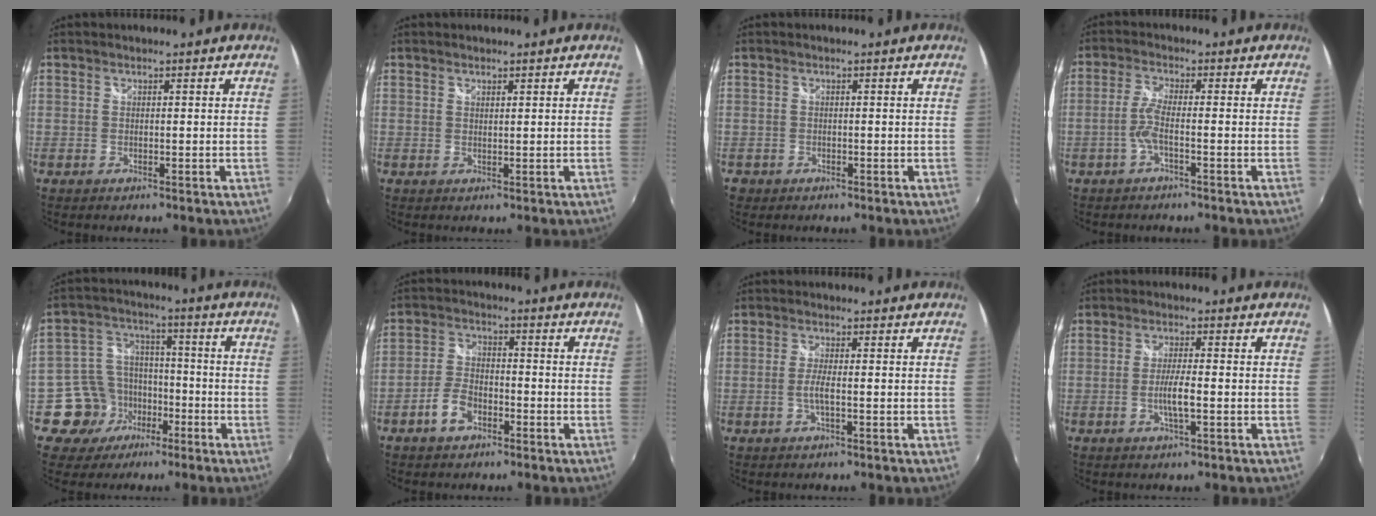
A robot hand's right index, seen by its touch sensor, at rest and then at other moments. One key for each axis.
{"total": 0.7, "fx": 0.6, "fy": 0.1, "fz": 0.3, "tx": -0.004, "ty": 0.001, "tz": 0.012}
{"total": 1.7, "fx": -0.8, "fy": 1.5, "fz": 0.3, "tx": -0.009, "ty": 0.001, "tz": -0.013}
{"total": 3.3, "fx": -1.5, "fy": 0.1, "fz": 3.0, "tx": -0.073, "ty": 0.001, "tz": -0.030}
{"total": 10.5, "fx": -5.4, "fy": 8.8, "fz": 1.9, "tx": -0.059, "ty": 0.033, "tz": -0.080}
{"total": 5.8, "fx": -3.2, "fy": 3.2, "fz": 3.5, "tx": -0.079, "ty": 0.009, "tz": -0.059}
{"total": 2.4, "fx": -0.7, "fy": 0.0, "fz": 2.3, "tx": -0.047, "ty": -0.003, "tz": -0.015}
{"total": 4.0, "fx": -1.2, "fy": 0.2, "fz": 3.8, "tx": -0.071, "ty": -0.005, "tz": -0.022}